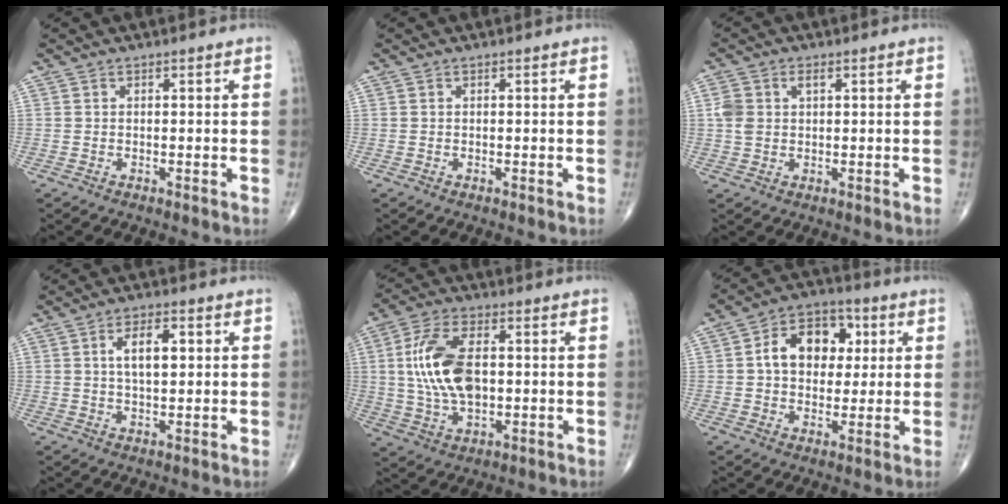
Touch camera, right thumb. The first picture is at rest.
{"total": 0.0}
{"total": 4.5, "force": [1.2, 2.9, 3.2], "torque": [-0.076, 0.009, 0.024]}
{"total": 6.2, "force": [1.5, 2.9, 5.3], "torque": [-0.081, -0.001, 0.023]}
{"total": 13.8, "force": [1.0, 7.4, 11.5], "torque": [-0.225, 0.007, 0.021]}
{"total": 12.3, "force": [2.3, 8.7, 8.3], "torque": [-0.092, 0.012, 0.029]}